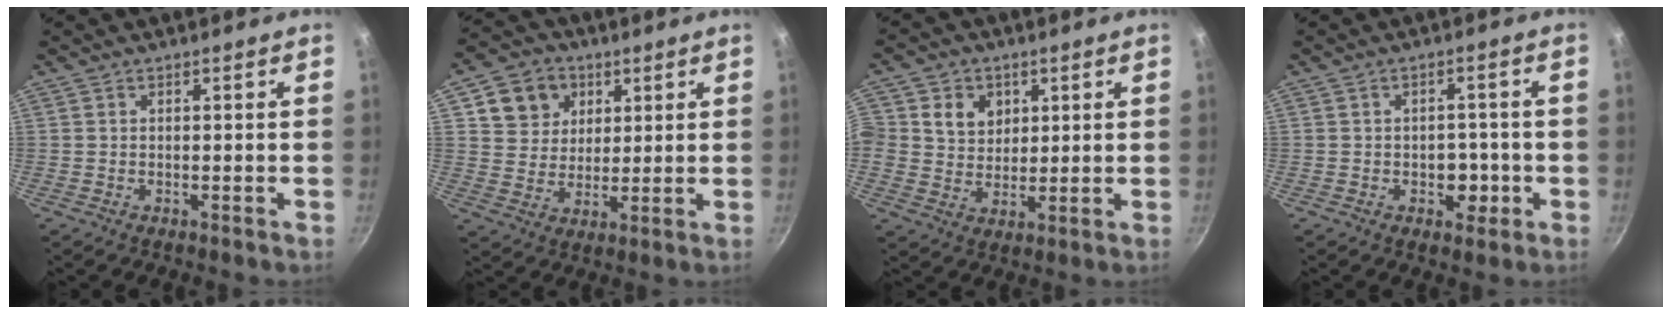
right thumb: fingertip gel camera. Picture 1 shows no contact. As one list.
[{"total": 9.9, "force": [4.0, 8.5, 3.3], "torque": [-0.022, -0.002, 0.065]}, {"total": 8.6, "force": [2.4, 7.6, 3.1], "torque": [-0.029, -0.008, 0.035]}, {"total": 4.7, "force": [-1.3, 3.5, 2.9], "torque": [-0.010, 0.008, -0.017]}]